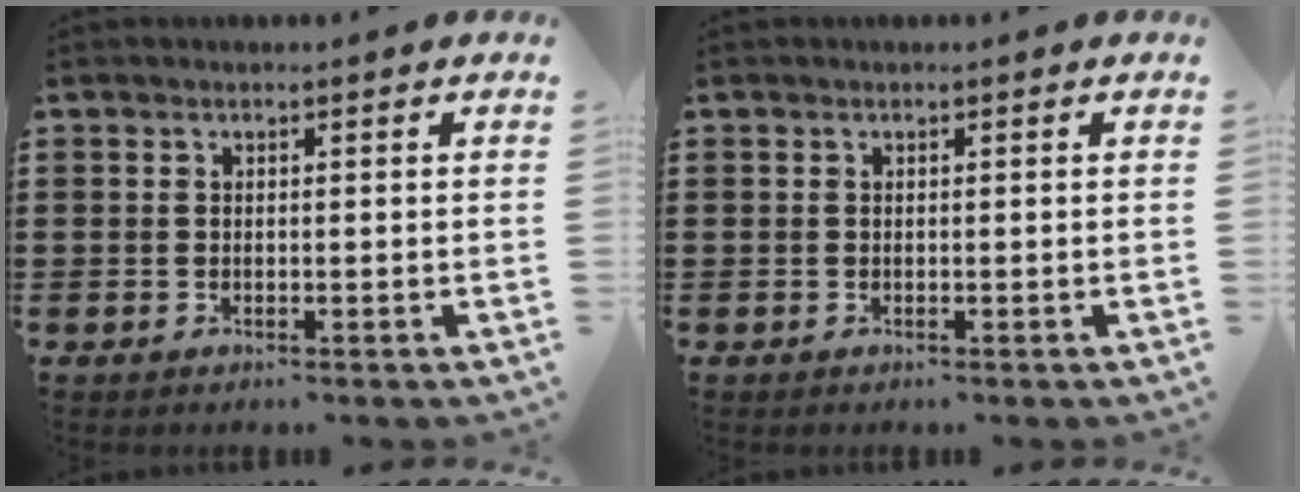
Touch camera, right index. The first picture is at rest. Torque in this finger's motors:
{"motor_torque": [0.02, 0.05, 0.00, 0.00]}